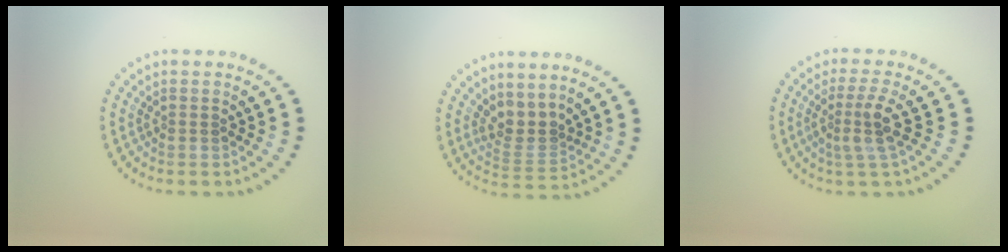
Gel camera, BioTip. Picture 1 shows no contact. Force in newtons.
{"total": 2.7, "press": 1.9, "slide": 1.9}
{"total": 2.9, "press": 2.2, "slide": 2.0}